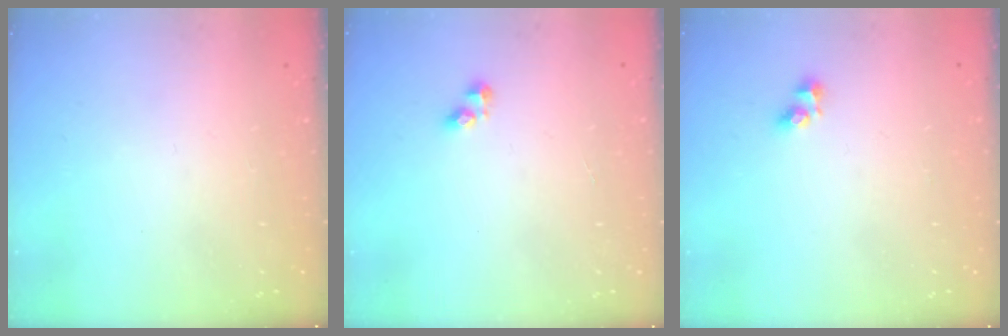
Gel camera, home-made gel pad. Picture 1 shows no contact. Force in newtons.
{"total": 2.9, "press": 2.9, "slide": 0.4}
{"total": 2.4, "press": 2.4, "slide": 0.2}